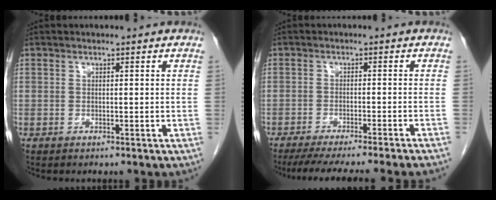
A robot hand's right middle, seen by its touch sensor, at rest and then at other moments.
{"total": 14.3, "force": [-12.6, -1.2, 6.7], "torque": [-0.080, -0.037, -0.177]}